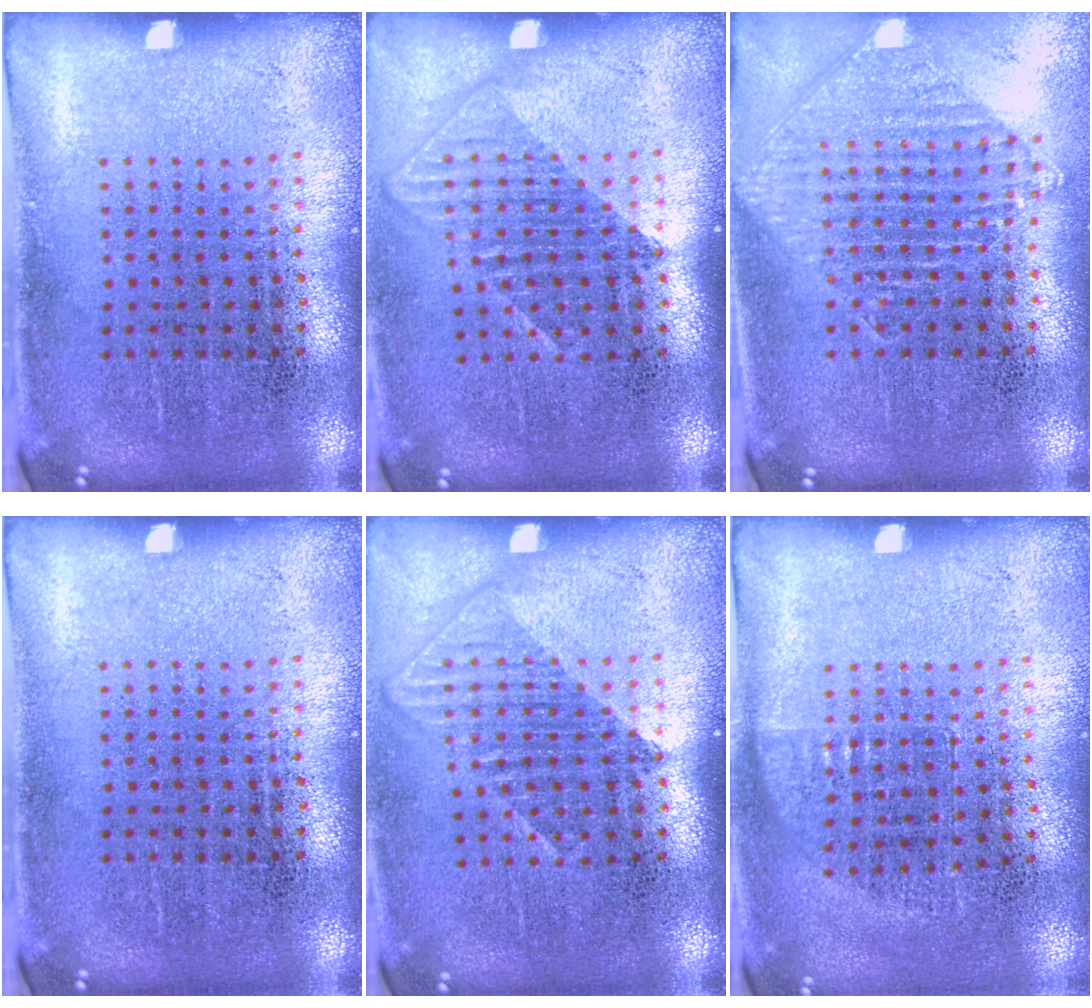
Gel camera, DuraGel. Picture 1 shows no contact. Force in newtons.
{"total": 1.2, "press": 1.0, "slide": 0.6}
{"total": 1.0, "press": 1.0, "slide": 0.1}
{"total": 0.0}
{"total": 1.3, "press": 1.0, "slide": 0.7}
{"total": 0.7, "press": 0.6, "slide": 0.4}